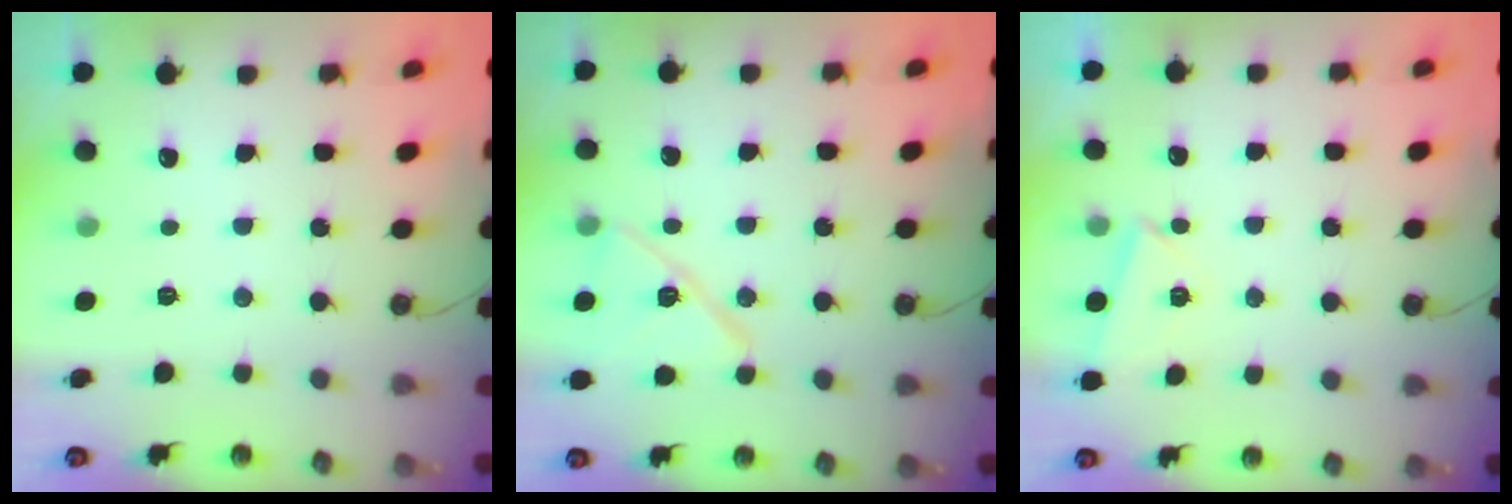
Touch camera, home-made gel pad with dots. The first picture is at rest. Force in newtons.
{"total": 12.7, "press": 12.6, "slide": 1.3}
{"total": 2.7, "press": 2.4, "slide": 1.2}